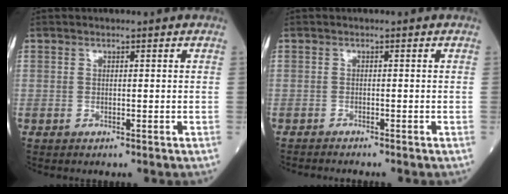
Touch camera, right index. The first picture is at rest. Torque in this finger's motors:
{"motor_torque": [0.17, -0.01, -0.03, 0.01]}